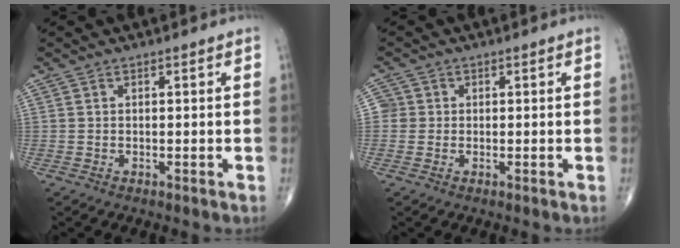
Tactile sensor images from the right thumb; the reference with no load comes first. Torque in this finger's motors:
{"motor_torque": [-0.20, -0.03, 0.19, 0.14, -0.07]}